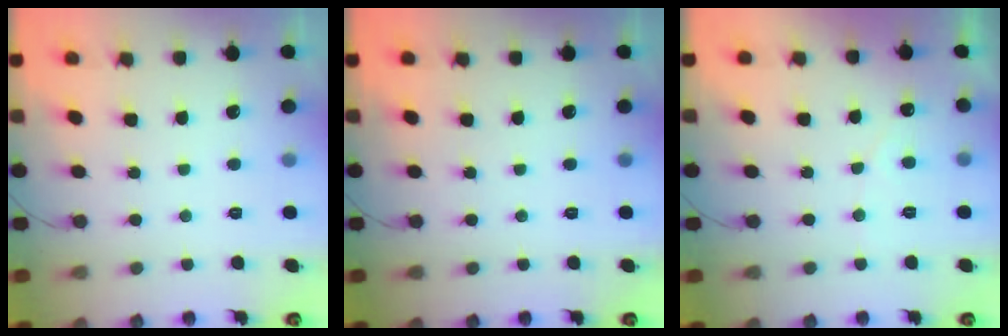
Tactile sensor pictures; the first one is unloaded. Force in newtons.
{"total": 0.0}
{"total": 3.1, "press": 3.1, "slide": 0.1}